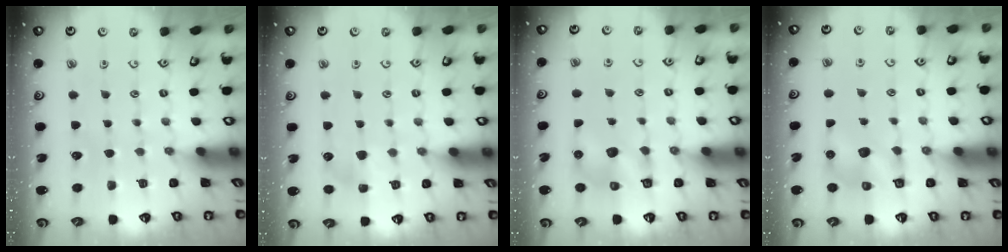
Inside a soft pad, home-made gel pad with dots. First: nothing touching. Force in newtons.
{"total": 7.4, "press": 7.4, "slide": 0.3}
{"total": 6.8, "press": 6.8, "slide": 0.5}
{"total": 6.8, "press": 6.8, "slide": 0.5}